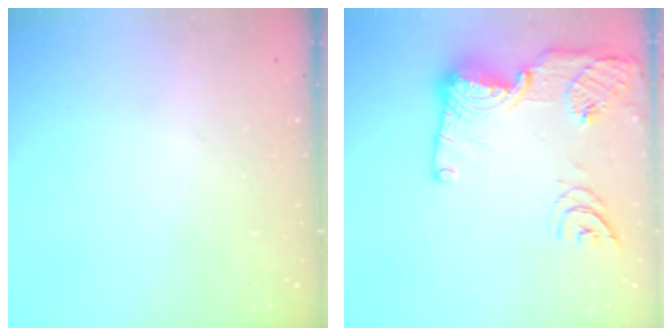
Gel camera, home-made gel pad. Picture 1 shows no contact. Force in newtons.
{"total": 19.0, "press": 19.0, "slide": 1.5}